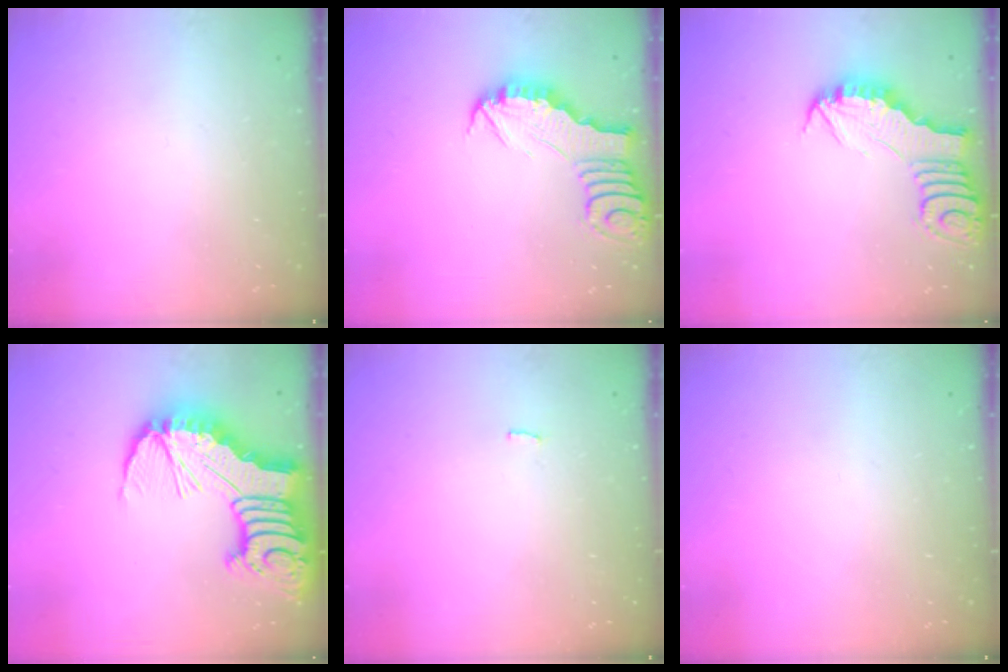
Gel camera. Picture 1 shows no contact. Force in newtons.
{"total": 2.7, "press": 2.7, "slide": 0.1}
{"total": 3.0, "press": 3.0, "slide": 0.3}
{"total": 20.1, "press": 19.9, "slide": 2.2}
{"total": 2.3, "press": 2.3, "slide": 0.2}
{"total": 0.0}